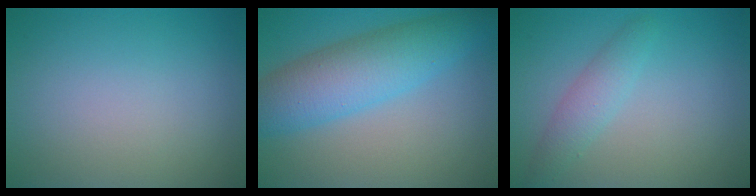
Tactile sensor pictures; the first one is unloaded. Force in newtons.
{"total": 6.8, "press": 6.8, "slide": 0.1}
{"total": 2.2, "press": 2.2, "slide": 0.1}